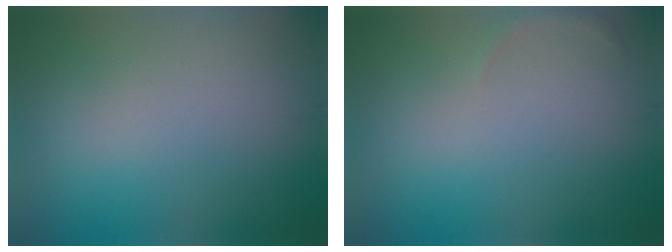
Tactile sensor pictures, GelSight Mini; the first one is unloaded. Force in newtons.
{"total": 0.6, "press": 0.6, "slide": 0.1}